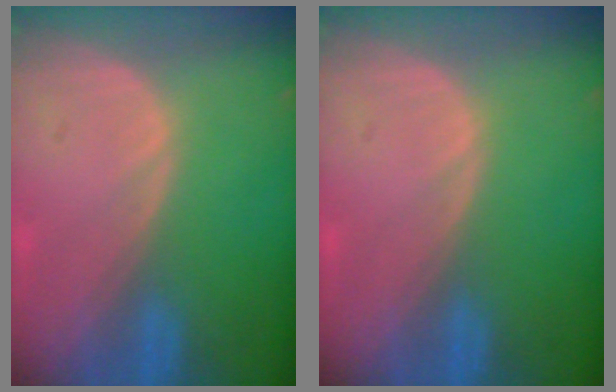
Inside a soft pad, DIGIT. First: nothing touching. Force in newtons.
{"total": 0.0}